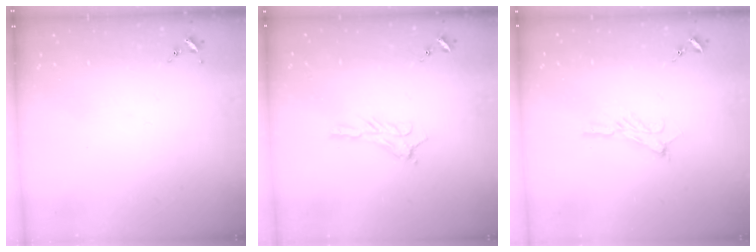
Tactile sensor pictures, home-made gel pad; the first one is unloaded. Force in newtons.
{"total": 9.5, "press": 9.5, "slide": 0.4}
{"total": 8.3, "press": 8.3, "slide": 0.6}